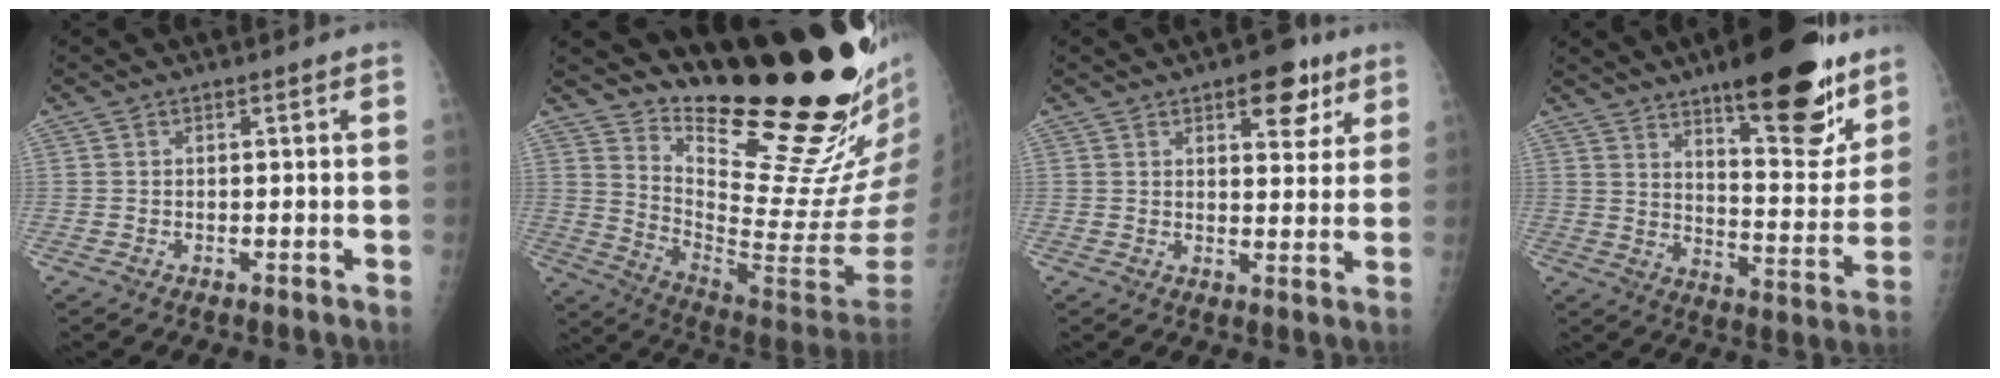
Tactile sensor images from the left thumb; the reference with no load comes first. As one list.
[{"total": 28.1, "force": [21.6, 5.4, 17.2], "torque": [-0.230, -0.166, 0.326]}, {"total": 8.2, "force": [4.6, 4.1, 5.4], "torque": [-0.039, -0.019, 0.056]}, {"total": 21.1, "force": [13.7, 6.4, 14.8], "torque": [-0.164, -0.084, 0.204]}]